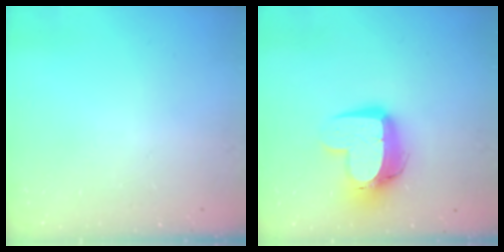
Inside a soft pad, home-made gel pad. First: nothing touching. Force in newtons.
{"total": 12.9, "press": 12.9, "slide": 1.1}